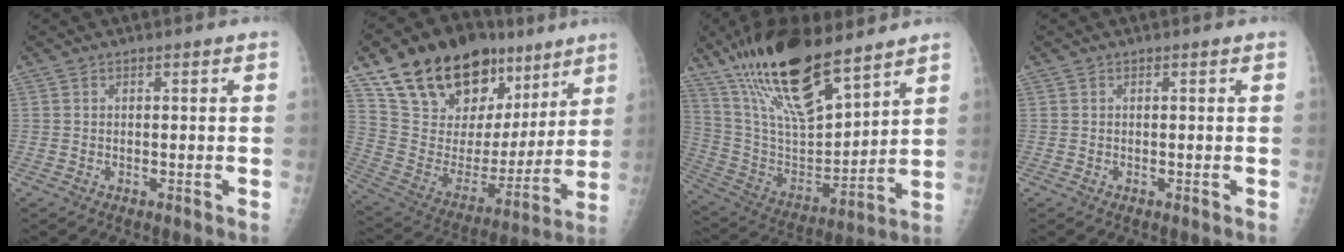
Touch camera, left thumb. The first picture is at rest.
{"total": 26.9, "force": [16.8, 15.1, 14.8], "torque": [-0.208, -0.028, 0.292]}
{"total": 23.8, "force": [16.7, 7.5, 15.3], "torque": [-0.254, -0.066, 0.309]}
{"total": 0.0}